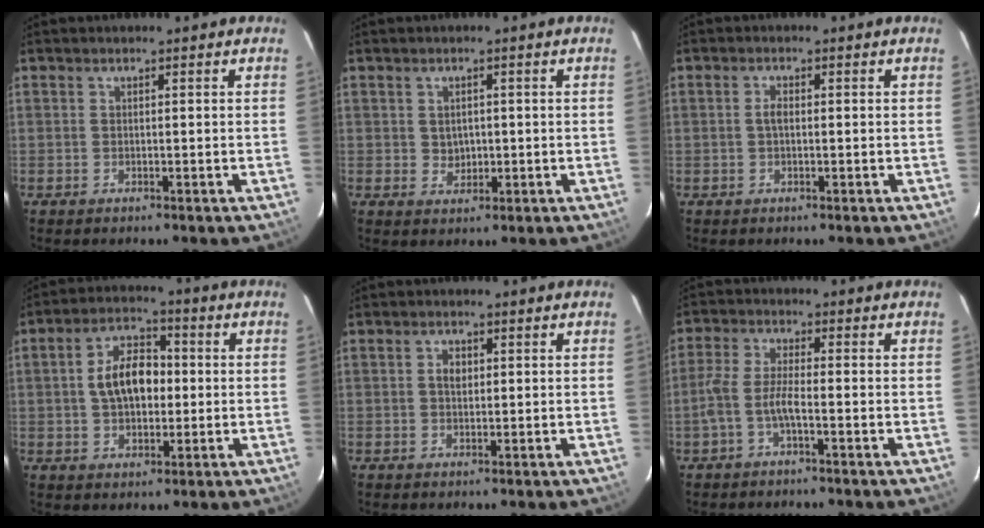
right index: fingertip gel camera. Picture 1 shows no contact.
{"total": 2.6, "force": [0.2, 2.4, 1.0], "torque": [-0.012, 0.002, 0.008]}
{"total": 1.5, "force": [-0.1, 0.8, 1.3], "torque": [-0.025, 0.005, -0.004]}
{"total": 9.4, "force": [0.3, 5.8, 7.4], "torque": [-0.137, 0.023, 0.007]}
{"total": 2.0, "force": [0.3, 1.4, 1.3], "torque": [-0.021, 0.006, 0.004]}
{"total": 4.5, "force": [-2.0, 0.7, 4.0], "torque": [-0.095, 0.007, -0.042]}